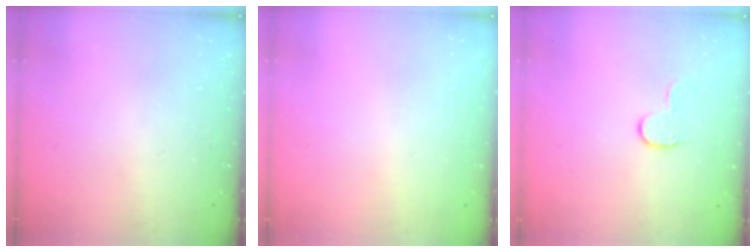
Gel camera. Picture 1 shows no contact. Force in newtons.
{"total": 0.0}
{"total": 5.5, "press": 5.5, "slide": 0.6}